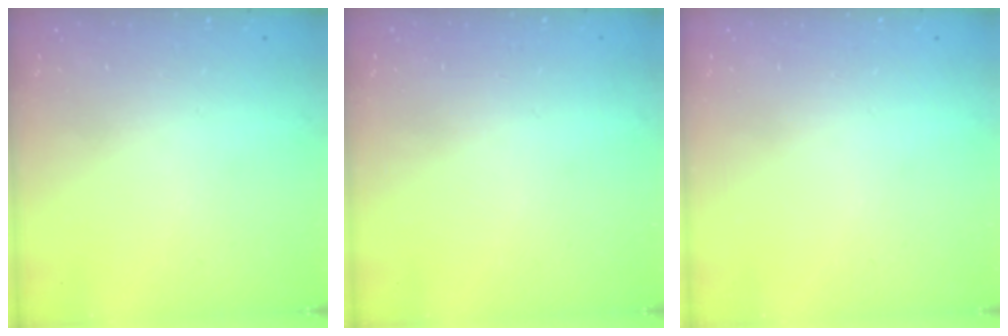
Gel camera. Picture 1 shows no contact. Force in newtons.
{"total": 0.6, "press": 0.6, "slide": 0.2}
{"total": 0.0}